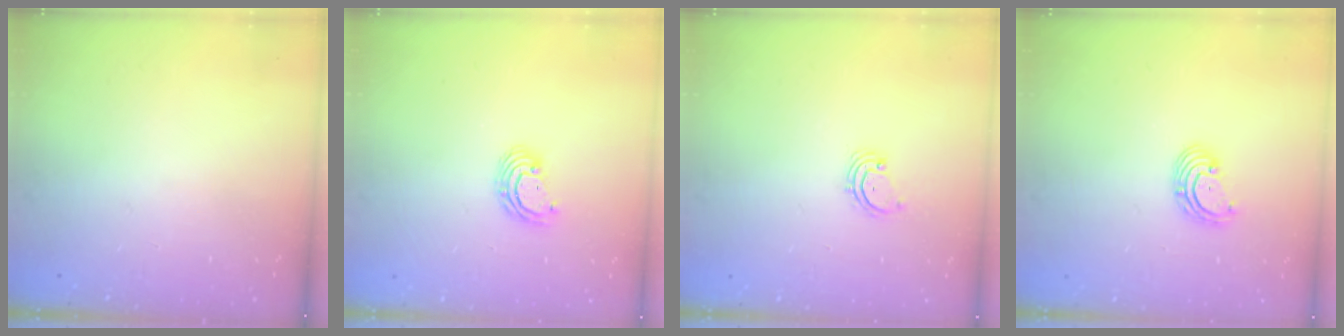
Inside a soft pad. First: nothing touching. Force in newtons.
{"total": 5.3, "press": 5.3, "slide": 0.2}
{"total": 2.1, "press": 2.1, "slide": 0.3}
{"total": 2.8, "press": 2.8, "slide": 0.2}